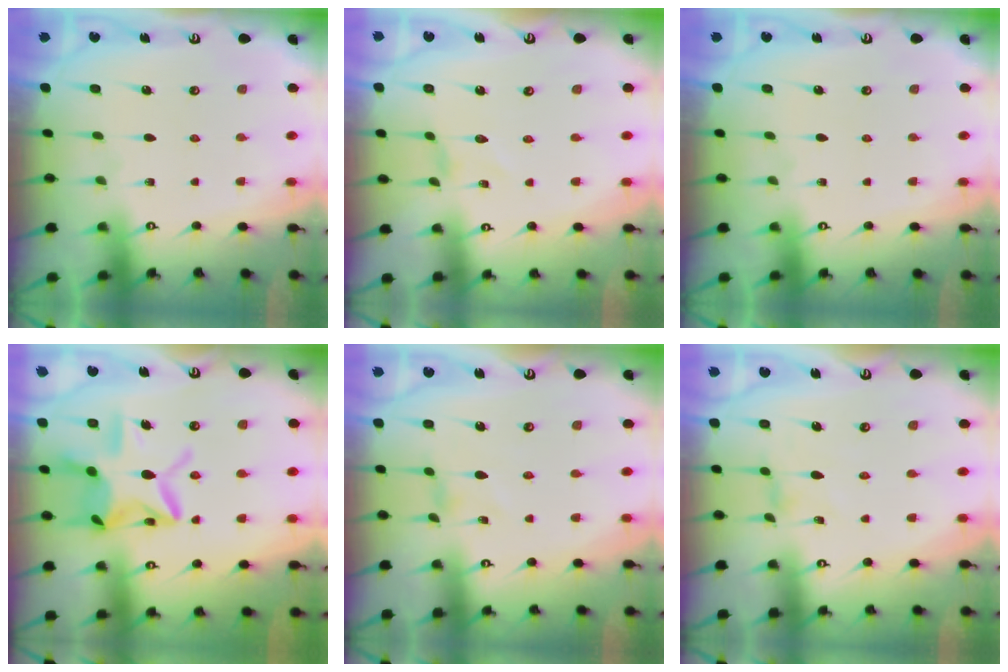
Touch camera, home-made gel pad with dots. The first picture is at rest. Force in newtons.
{"total": 0.0}
{"total": 0.0}
{"total": 15.8, "press": 15.7, "slide": 1.3}
{"total": 0.0}
{"total": 0.8, "press": 0.8, "slide": 0.2}